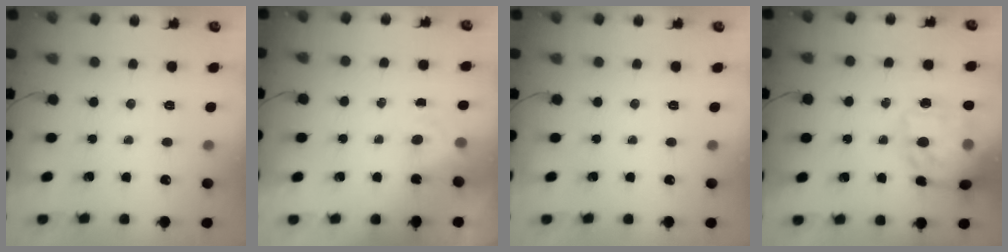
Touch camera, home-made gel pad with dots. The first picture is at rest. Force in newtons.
{"total": 4.6, "press": 4.4, "slide": 1.1}
{"total": 0.0}
{"total": 23.4, "press": 23.1, "slide": 3.5}